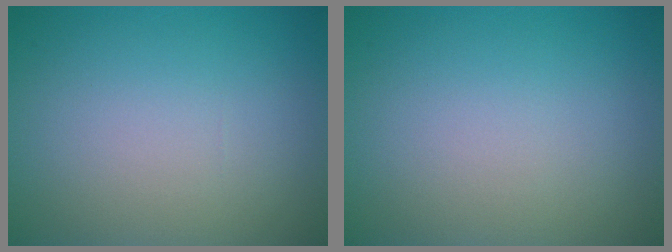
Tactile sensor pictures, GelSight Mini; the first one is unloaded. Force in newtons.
{"total": 0.0}